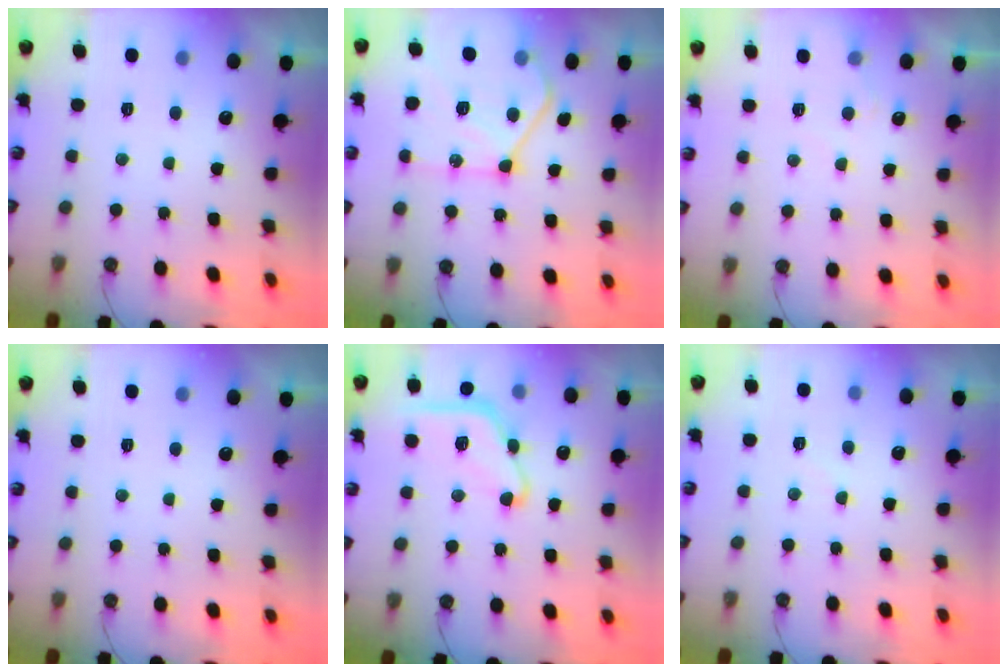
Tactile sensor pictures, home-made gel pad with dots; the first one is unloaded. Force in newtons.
{"total": 17.5, "press": 17.5, "slide": 1.2}
{"total": 5.0, "press": 5.0, "slide": 0.7}
{"total": 0.0}
{"total": 12.1, "press": 12.0, "slide": 0.6}
{"total": 3.8, "press": 3.8, "slide": 0.6}